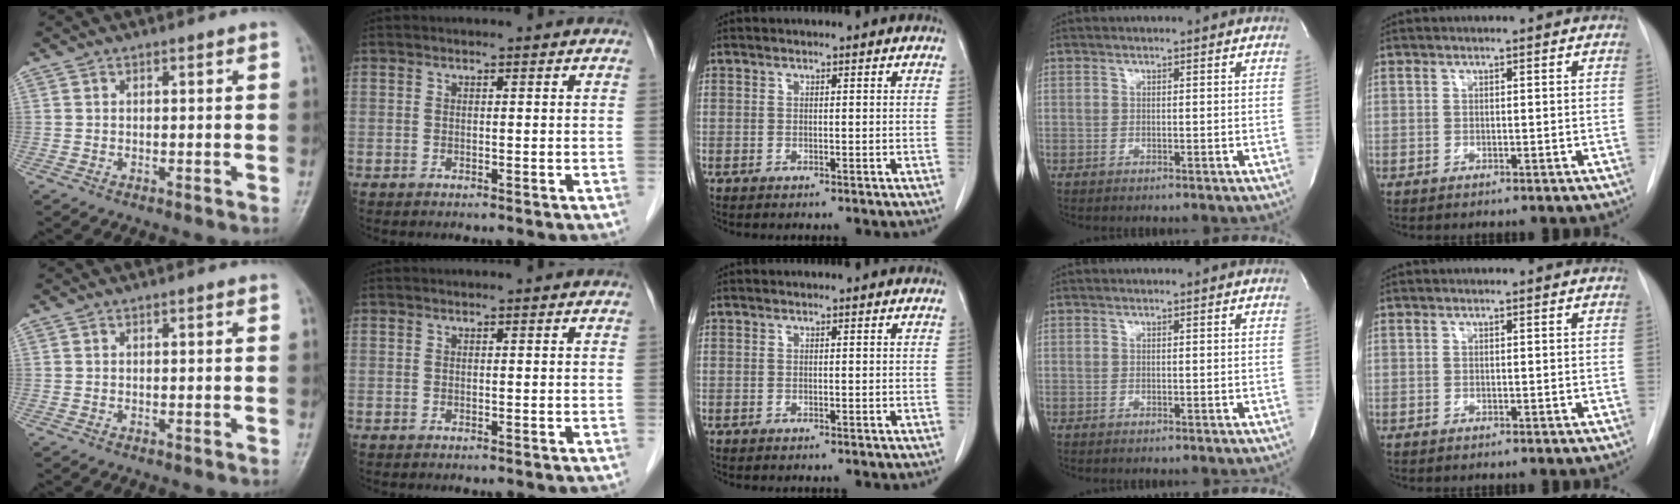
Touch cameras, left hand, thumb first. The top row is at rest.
{}